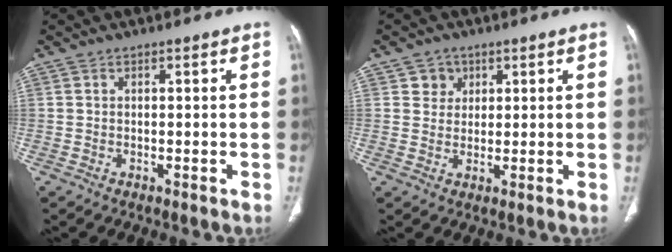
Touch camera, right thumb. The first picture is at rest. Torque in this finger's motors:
{"motor_torque": [-0.51, 0.44, 0.28, -0.12, -0.01]}